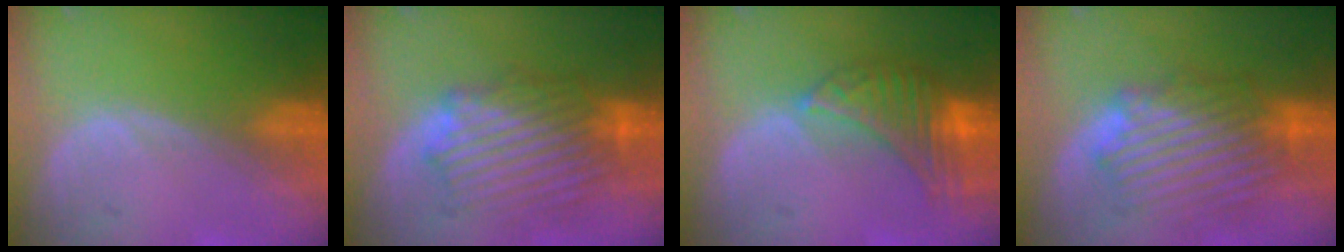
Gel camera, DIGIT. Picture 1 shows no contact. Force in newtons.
{"total": 9.0, "press": 8.6, "slide": 2.6}
{"total": 8.1, "press": 7.0, "slide": 4.0}
{"total": 8.9, "press": 8.5, "slide": 2.7}